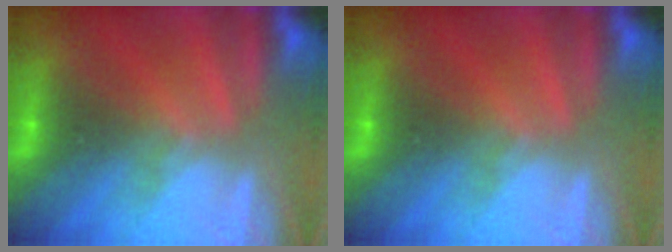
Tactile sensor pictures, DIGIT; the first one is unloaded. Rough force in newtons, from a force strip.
{"total": 0.0}